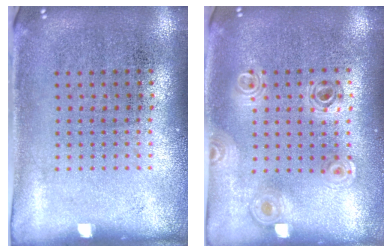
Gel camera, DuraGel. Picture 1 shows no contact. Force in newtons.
{"total": 0.9, "press": 0.9, "slide": 0.1}